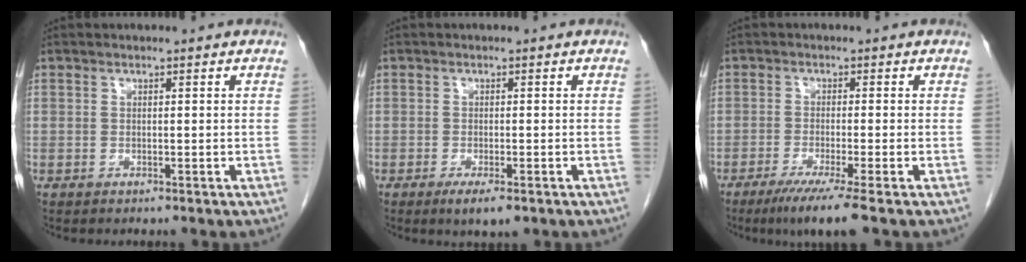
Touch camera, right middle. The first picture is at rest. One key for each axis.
{"total": 3.3, "fx": -1.9, "fy": 0.8, "fz": 2.6, "tx": -0.042, "ty": -0.006, "tz": -0.027}
{"total": 6.2, "fx": -4.2, "fy": -0.8, "fz": 4.5, "tx": -0.072, "ty": -0.019, "tz": -0.074}